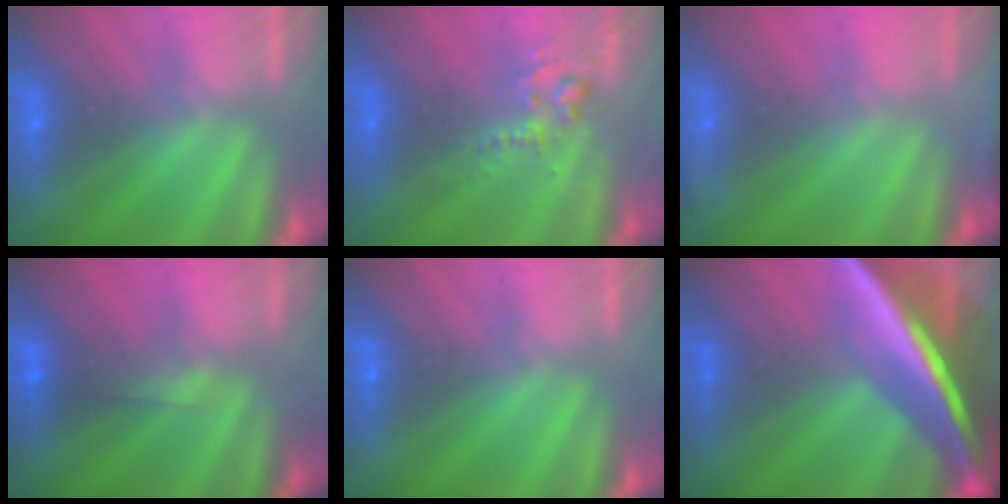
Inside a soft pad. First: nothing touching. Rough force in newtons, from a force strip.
{"total": 2.5}
{"total": 4.4}
{"total": 4.5}
{"total": 0.0}
{"total": 7.1}